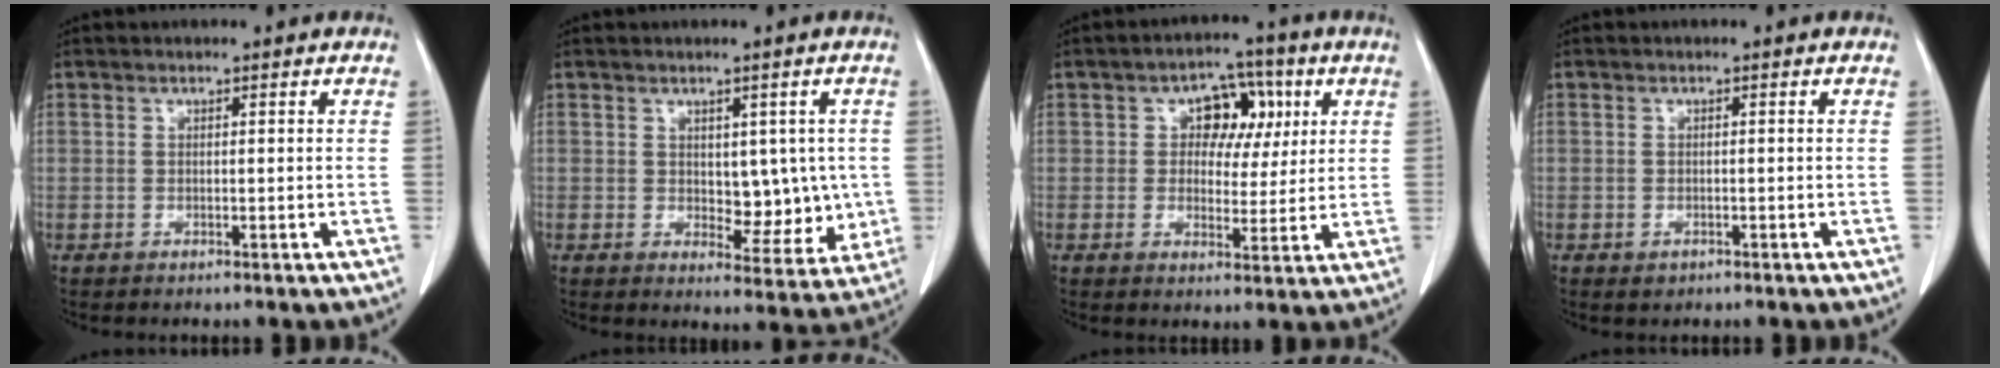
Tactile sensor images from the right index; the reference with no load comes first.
{"total": 6.8, "force": [0.3, 4.0, 5.5], "torque": [-0.054, 0.001, 0.019]}
{"total": 7.2, "force": [2.1, 4.9, 4.9], "torque": [-0.056, 0.022, 0.030]}
{"total": 1.1, "force": [-0.6, 0.7, 0.6], "torque": [-0.010, 0.000, -0.003]}